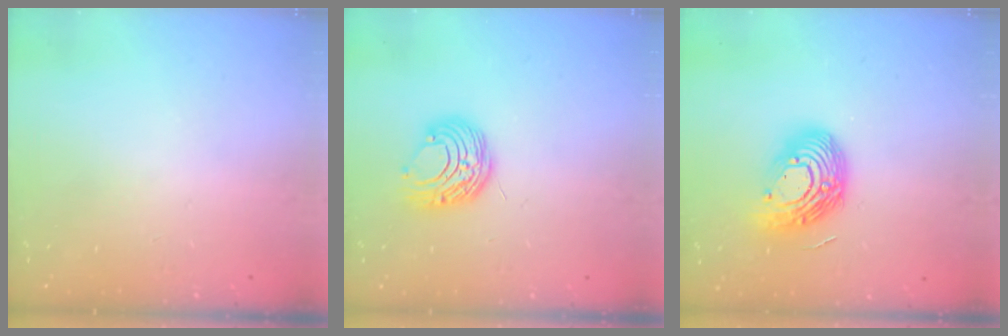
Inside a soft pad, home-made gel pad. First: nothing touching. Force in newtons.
{"total": 9.5, "press": 9.4, "slide": 0.9}
{"total": 14.8, "press": 14.8, "slide": 1.0}